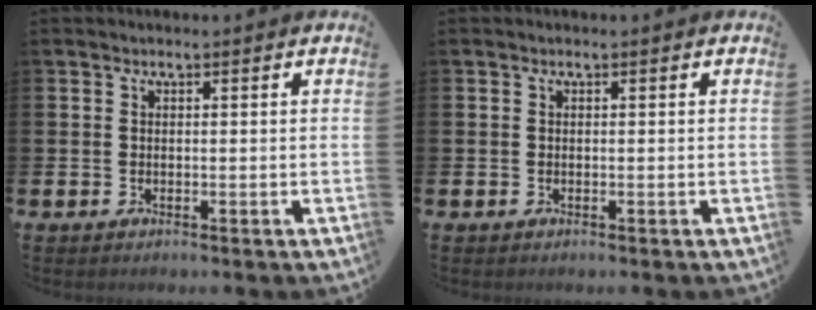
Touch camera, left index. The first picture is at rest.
{"total": 0.0}